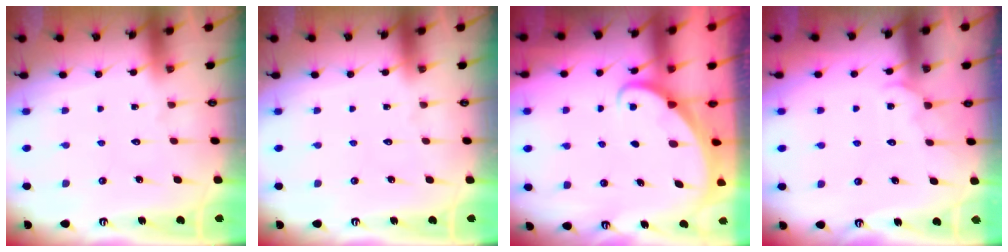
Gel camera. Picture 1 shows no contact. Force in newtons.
{"total": 0.0}
{"total": 1.8, "press": 1.8, "slide": 0.1}
{"total": 4.8, "press": 4.8, "slide": 0.5}